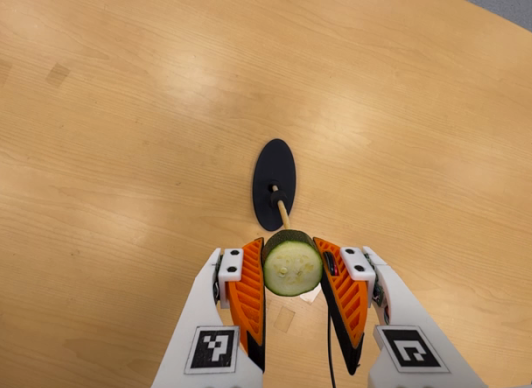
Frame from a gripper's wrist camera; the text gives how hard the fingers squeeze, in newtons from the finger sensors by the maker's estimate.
{"total": 10.9, "left": 9.6, "right": 12.1}